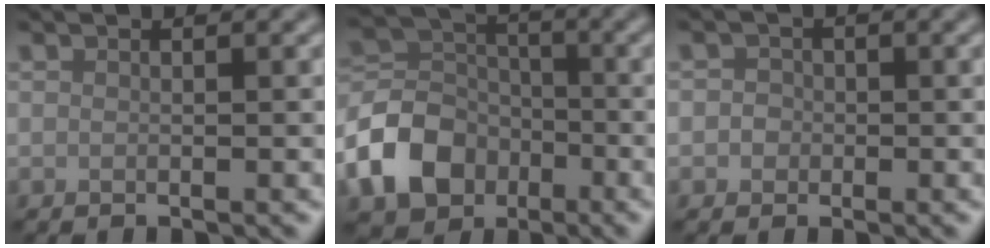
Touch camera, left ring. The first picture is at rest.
{"total": 7.5, "force": [-3.5, 5.7, 3.4], "torque": [-0.068, 0.001, -0.080]}
{"total": 1.4, "force": [-0.1, 1.4, 0.3], "torque": [0.013, 0.000, -0.011]}